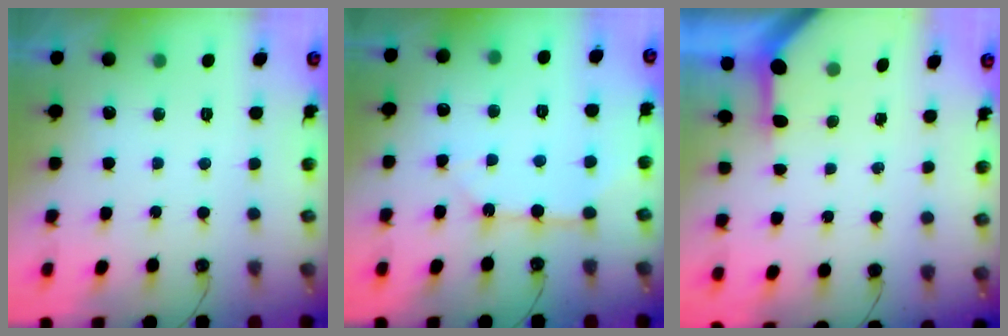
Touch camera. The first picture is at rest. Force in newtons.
{"total": 7.6, "press": 7.5, "slide": 0.8}
{"total": 3.2, "press": 3.2, "slide": 0.2}